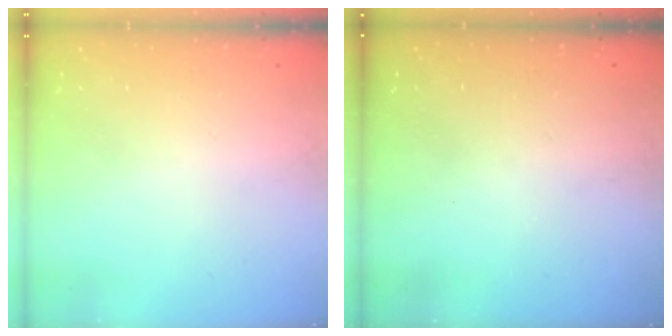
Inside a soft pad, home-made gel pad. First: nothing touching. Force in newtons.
{"total": 3.2, "press": 3.2, "slide": 0.1}